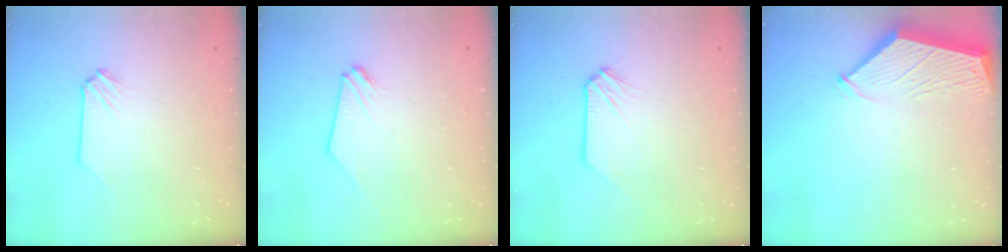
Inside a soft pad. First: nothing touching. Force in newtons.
{"total": 0.0}
{"total": 0.0}
{"total": 2.9, "press": 2.9, "slide": 0.4}